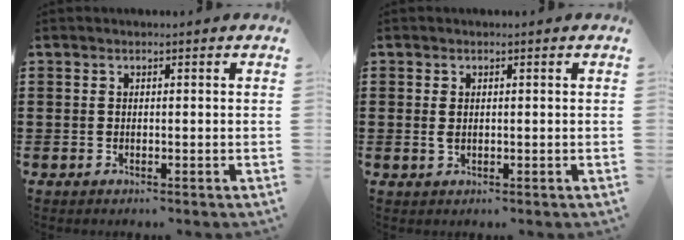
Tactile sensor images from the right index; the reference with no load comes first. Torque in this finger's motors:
{"motor_torque": [0.02, 0.02, 0.01, 0.04]}